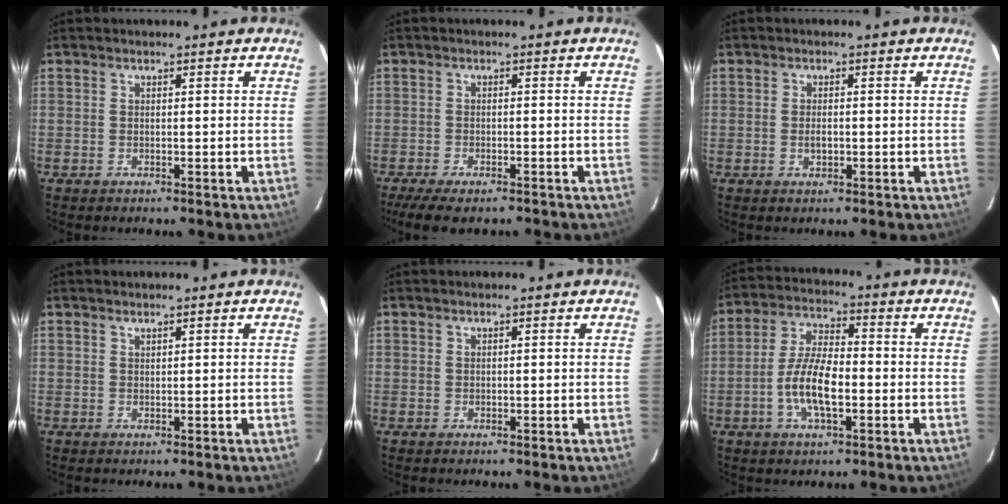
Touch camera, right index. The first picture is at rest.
{"total": 8.2, "force": [-6.5, 2.3, 4.5], "torque": [-0.105, -0.029, -0.106]}
{"total": 1.8, "force": [-0.3, 1.0, 1.5], "torque": [-0.027, 0.001, -0.005]}
{"total": 0.5, "force": [0.5, 0.0, 0.1], "torque": [-0.001, 0.001, 0.010]}
{"total": 0.0}
{"total": 9.6, "force": [-2.6, 3.6, 8.5], "torque": [-0.174, 0.006, -0.050]}